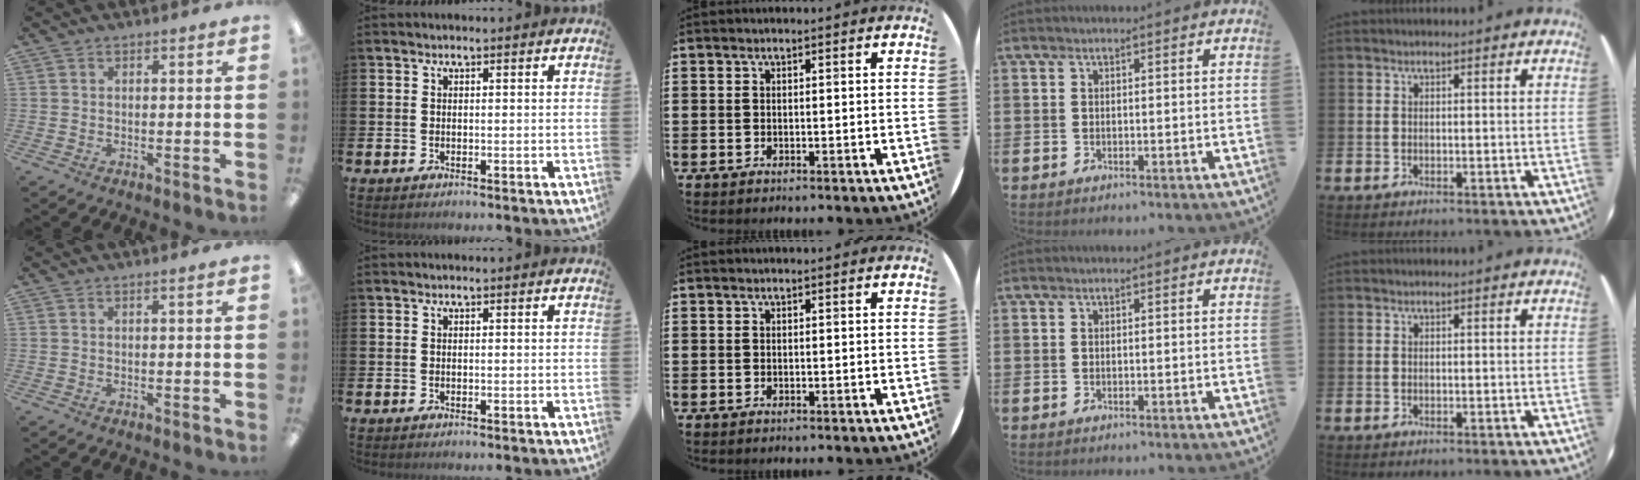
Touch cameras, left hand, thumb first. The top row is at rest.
{}